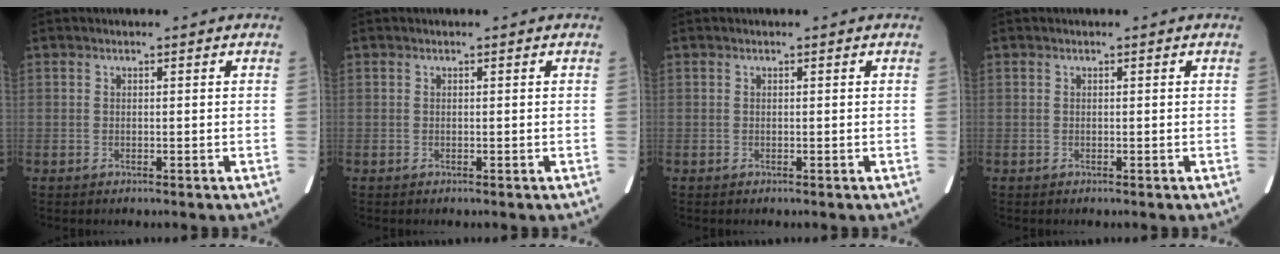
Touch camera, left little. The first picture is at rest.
{"total": 0.0}
{"total": 0.0}
{"total": 0.0}